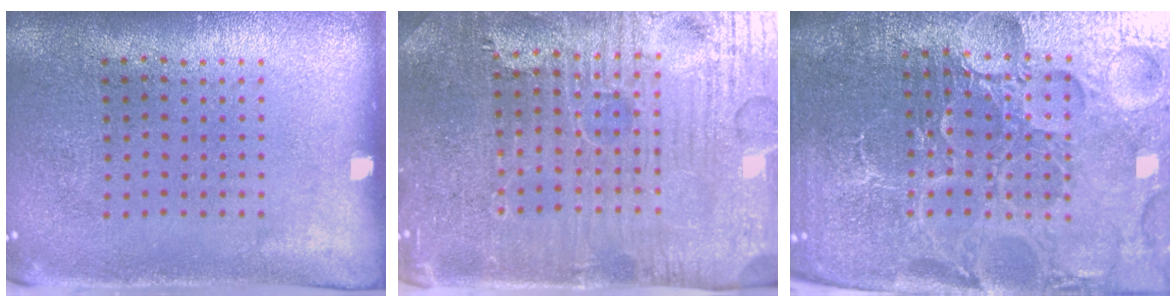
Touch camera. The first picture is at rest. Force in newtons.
{"total": 5.0, "press": 4.8, "slide": 1.6}
{"total": 6.6, "press": 5.9, "slide": 3.1}